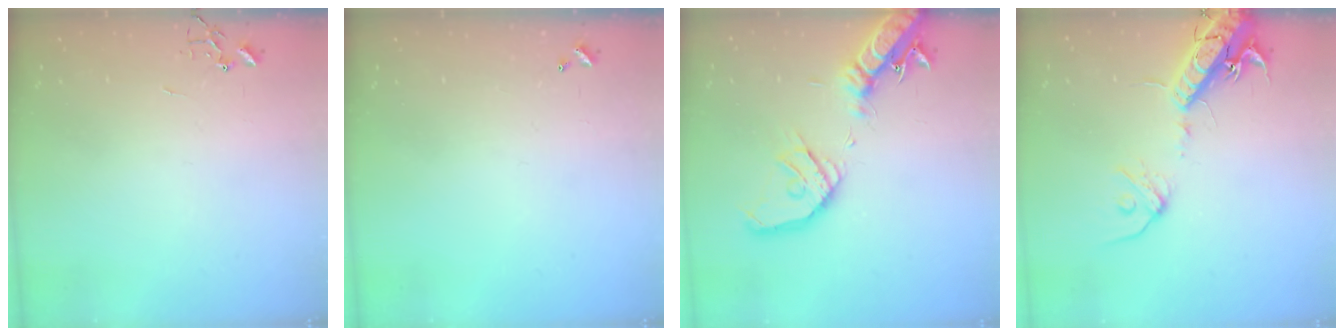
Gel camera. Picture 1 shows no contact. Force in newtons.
{"total": 0.0}
{"total": 20.7, "press": 20.4, "slide": 3.6}
{"total": 17.2, "press": 16.9, "slide": 3.1}